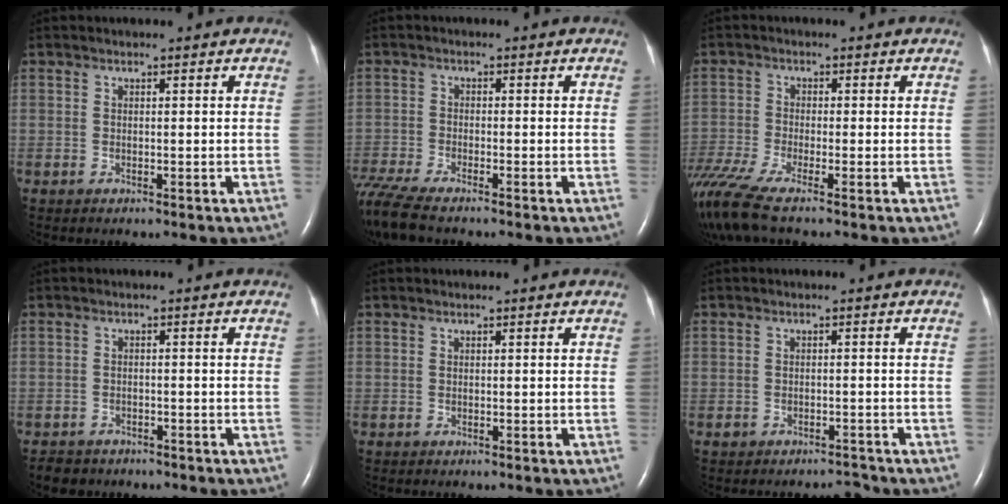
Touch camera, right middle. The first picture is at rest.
{"total": 8.5, "force": [-7.3, 0.9, 4.2], "torque": [-0.093, -0.020, -0.134]}
{"total": 8.4, "force": [-6.5, 0.3, 5.3], "torque": [-0.116, -0.024, -0.125]}
{"total": 3.4, "force": [-2.8, 1.9, 0.4], "torque": [-0.015, 0.001, -0.039]}
{"total": 0.0}
{"total": 1.7, "force": [-1.6, 0.7, 0.0], "torque": [-0.002, 0.002, -0.019]}